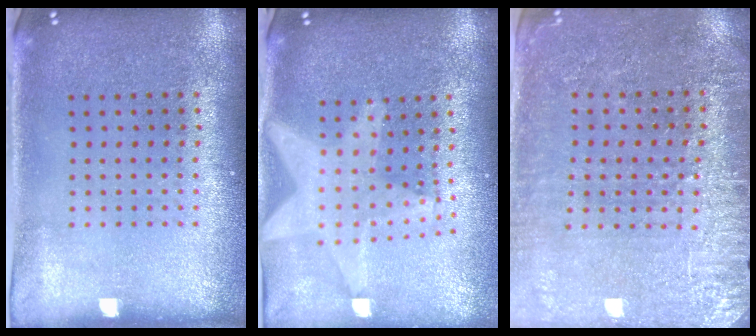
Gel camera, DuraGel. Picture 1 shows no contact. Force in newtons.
{"total": 2.2, "press": 1.7, "slide": 1.3}
{"total": 2.9, "press": 2.8, "slide": 0.9}